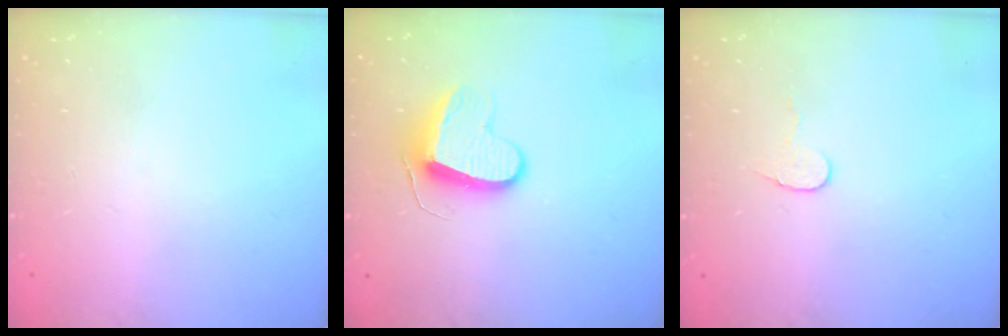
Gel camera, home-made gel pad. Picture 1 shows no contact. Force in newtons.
{"total": 9.4, "press": 9.4, "slide": 0.4}
{"total": 5.6, "press": 5.6, "slide": 0.5}